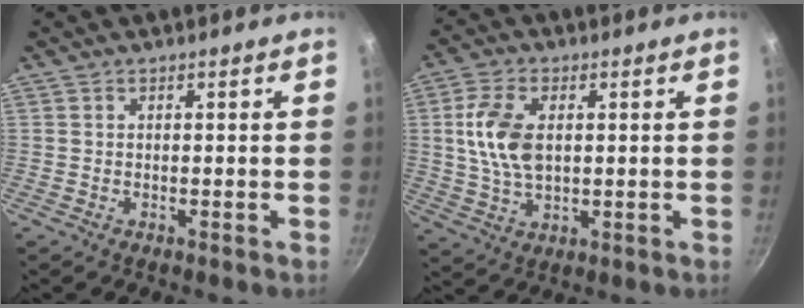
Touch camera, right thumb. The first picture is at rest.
{"total": 10.2, "force": [1.6, 5.9, 8.1], "torque": [-0.151, -0.002, 0.031]}